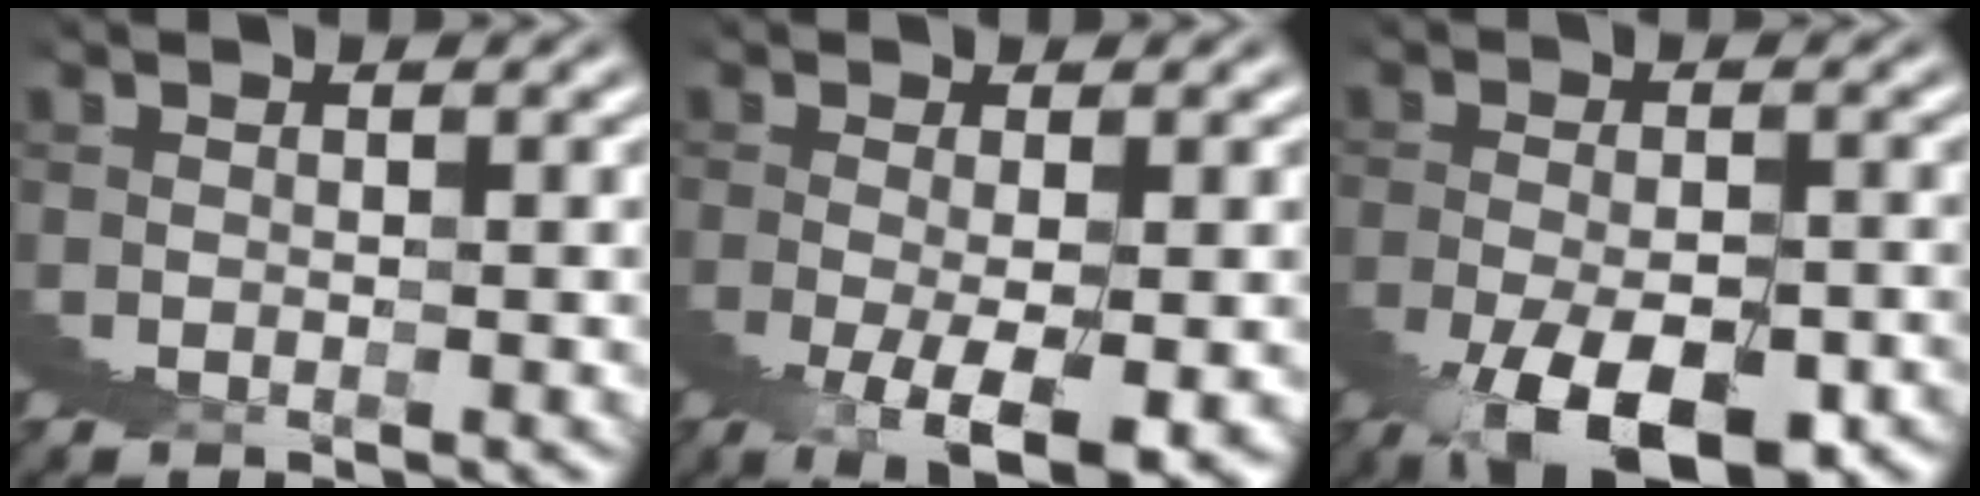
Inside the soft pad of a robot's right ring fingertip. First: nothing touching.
{"total": 3.8, "force": [-0.4, -0.4, 3.8], "torque": [-0.043, -0.004, -0.001]}
{"total": 5.0, "force": [-3.0, 0.9, 3.9], "torque": [-0.047, -0.006, -0.041]}